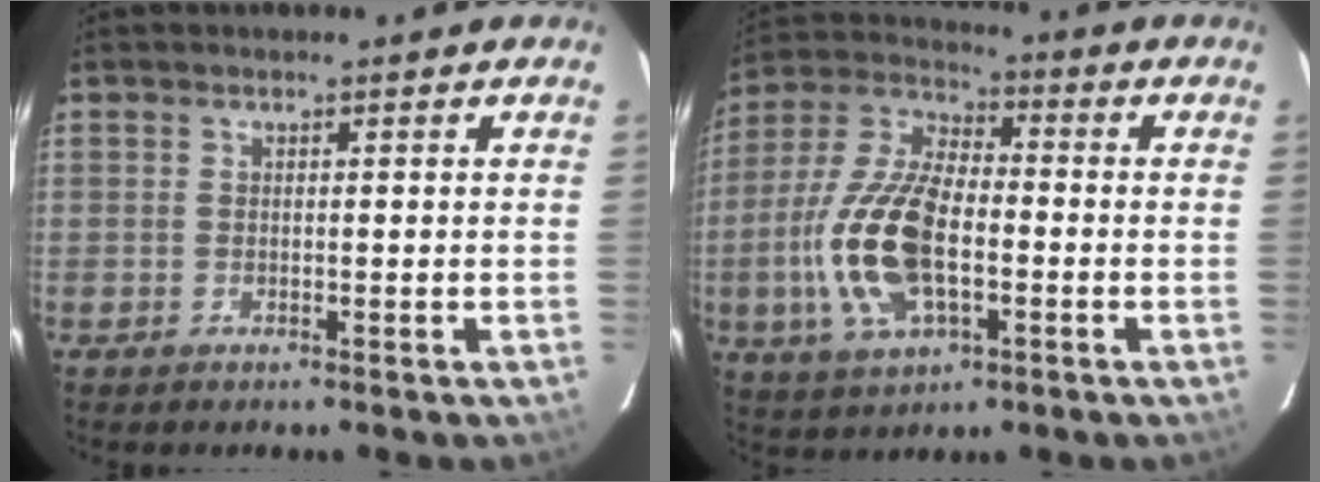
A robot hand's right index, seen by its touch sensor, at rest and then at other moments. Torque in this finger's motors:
{"motor_torque": [2.14, 0.00, 0.61, 0.16]}